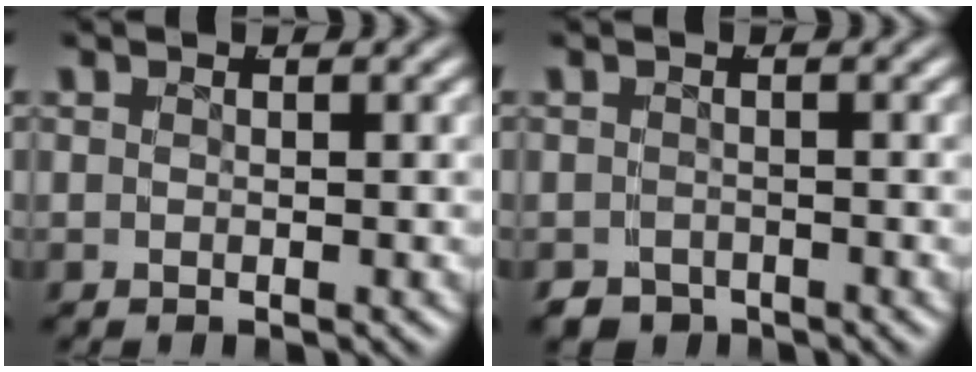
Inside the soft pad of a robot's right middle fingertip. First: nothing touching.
{"total": 3.4, "force": [-2.9, 1.8, 0.3], "torque": [0.009, -0.012, -0.047]}